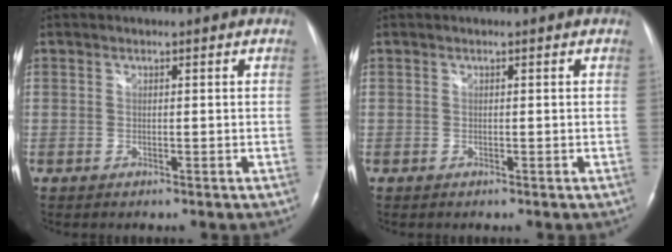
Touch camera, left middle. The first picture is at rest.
{"total": 0.0}